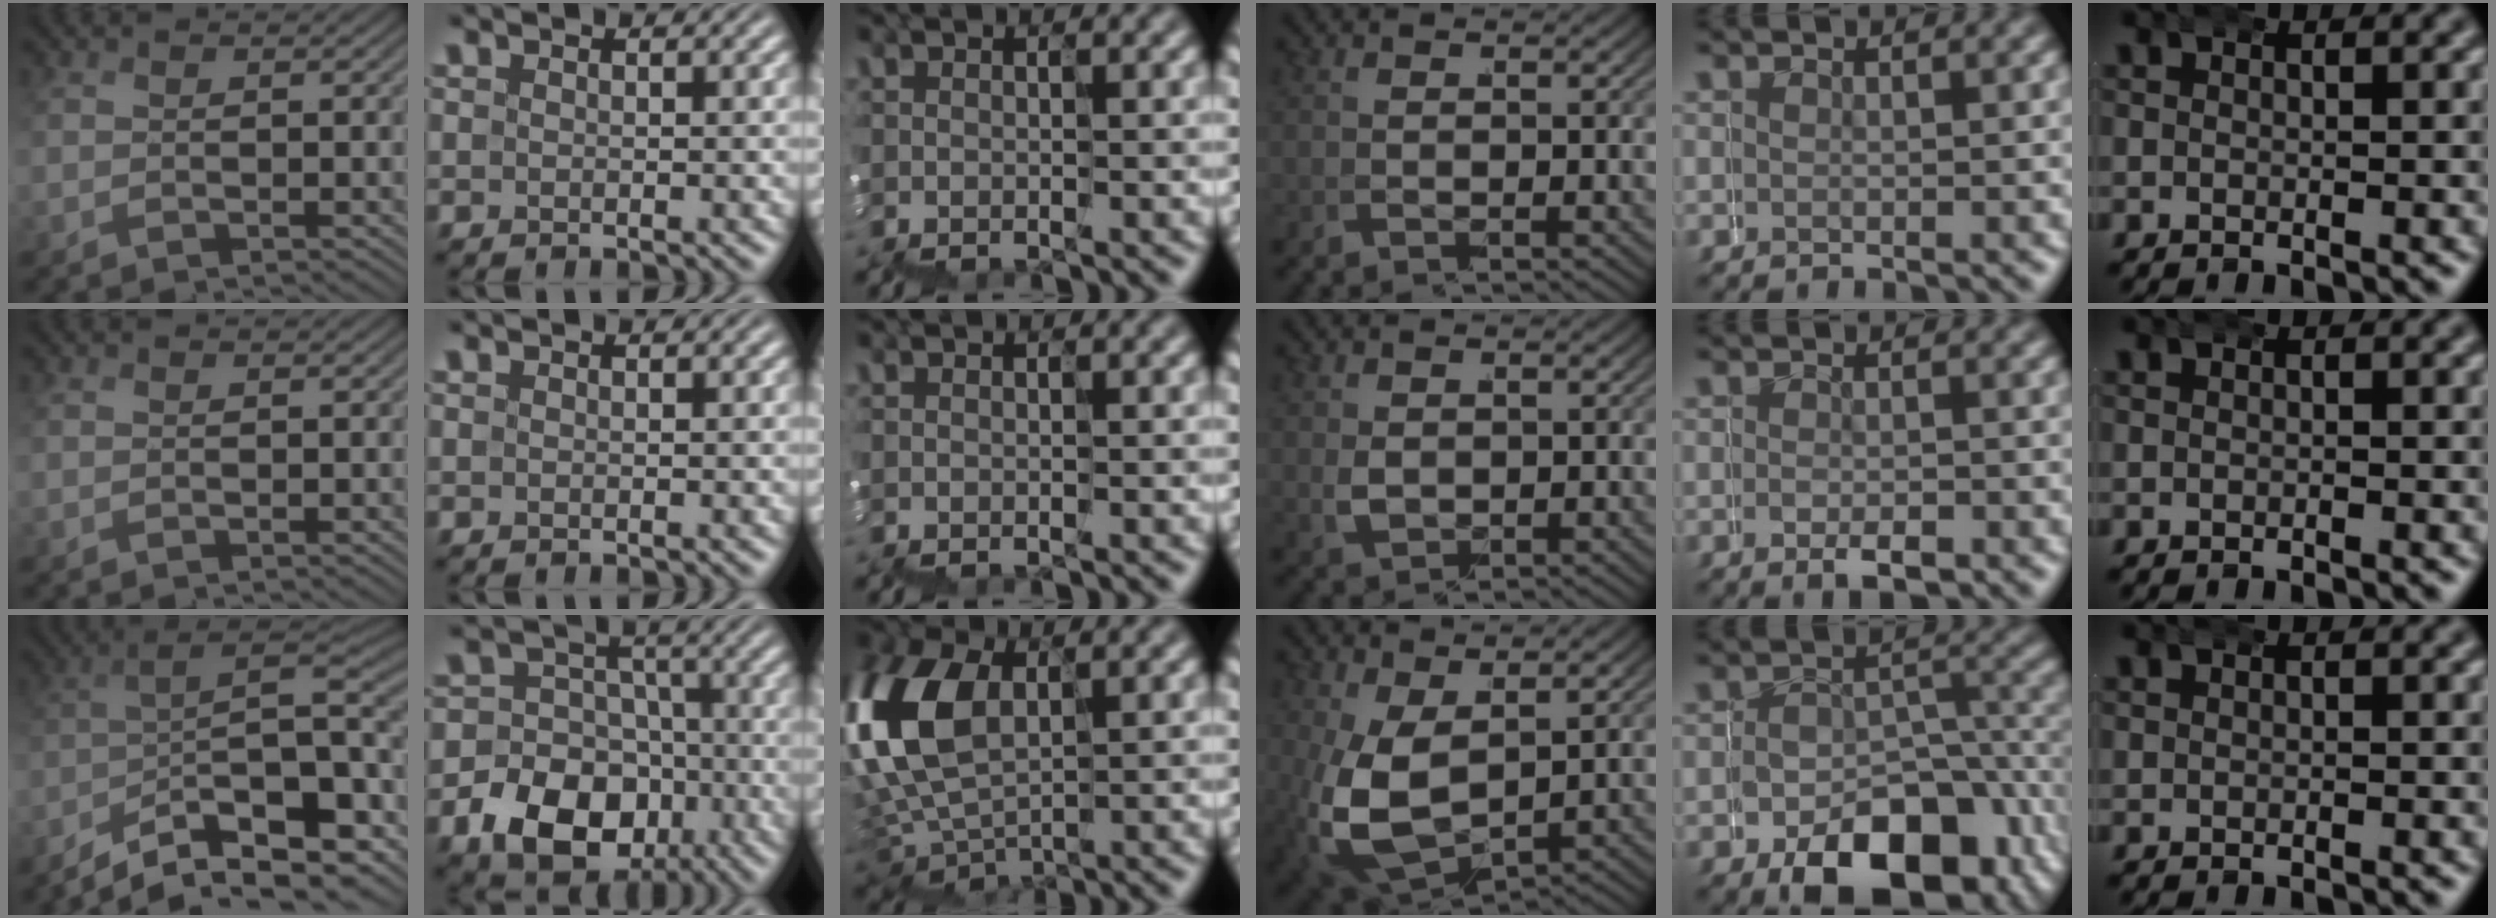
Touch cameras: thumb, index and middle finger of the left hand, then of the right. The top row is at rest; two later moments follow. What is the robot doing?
{"motion": "wrap", "object": "belt"}